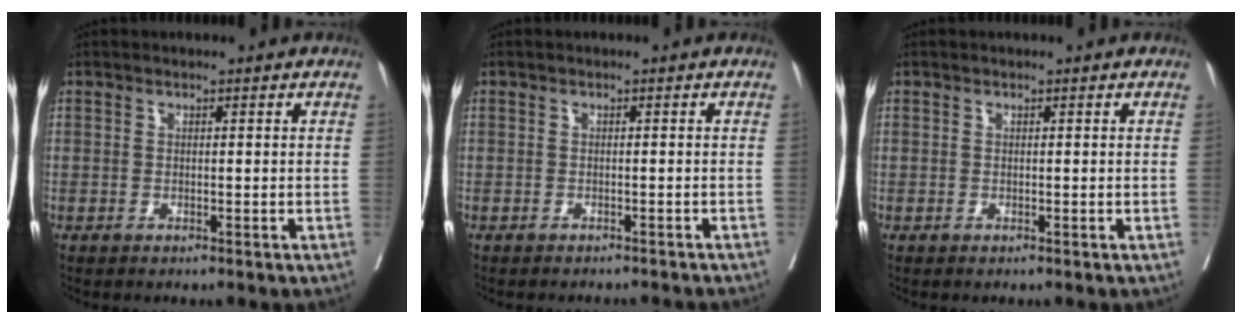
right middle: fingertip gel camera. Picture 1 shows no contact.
{"total": 5.5, "force": [-5.3, 0.8, 1.2], "torque": [-0.014, -0.009, -0.057]}
{"total": 0.0}